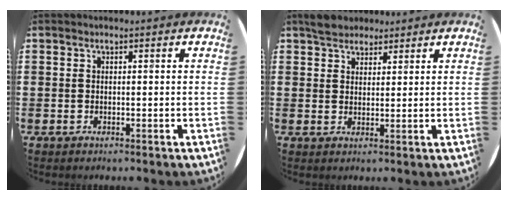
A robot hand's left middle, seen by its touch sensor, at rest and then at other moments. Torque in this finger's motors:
{"motor_torque": [0.52, -0.51, 0.01, 0.02]}